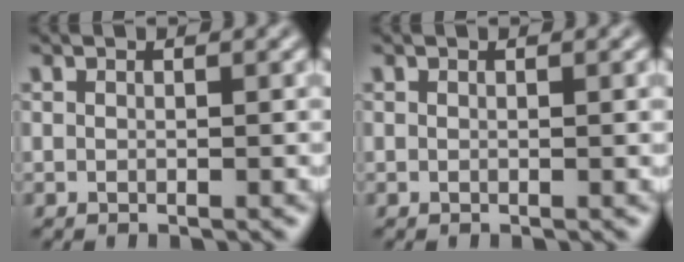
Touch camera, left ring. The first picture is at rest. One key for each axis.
{"total": 0.0}